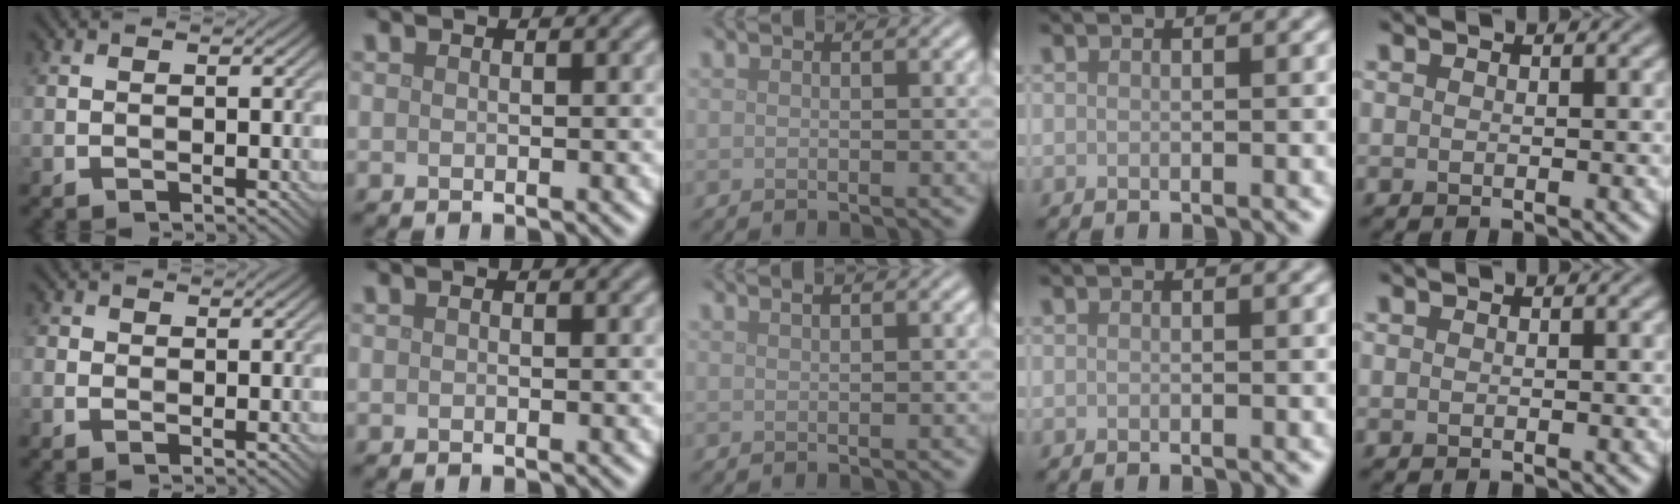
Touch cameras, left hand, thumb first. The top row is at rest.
{"thumb": {"total": 1.3, "force": [0.1, 1.2, 0.6], "torque": [-0.016, 0.000, 0.001]}, "index": {"total": 0.6, "force": [0.1, 0.3, 0.4], "torque": [-0.007, -0.001, 0.000]}, "middle": {"total": 0.7, "force": [0.5, 0.2, 0.4], "torque": [-0.005, 0.002, 0.007]}}